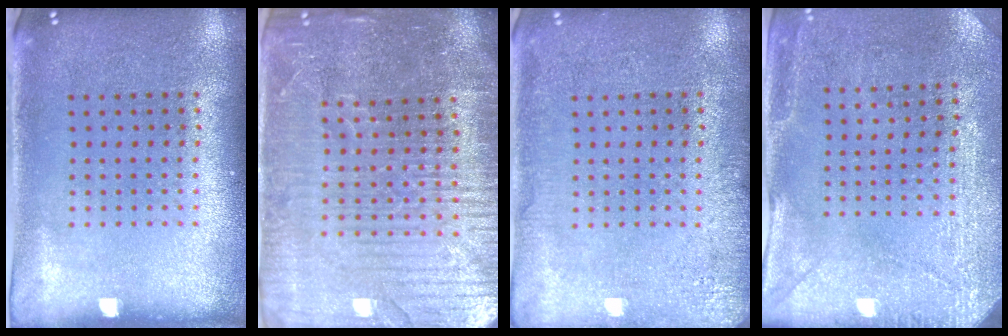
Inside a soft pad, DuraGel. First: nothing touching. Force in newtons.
{"total": 5.0, "press": 4.7, "slide": 1.9}
{"total": 2.8, "press": 2.8, "slide": 0.3}
{"total": 3.0, "press": 2.7, "slide": 1.1}